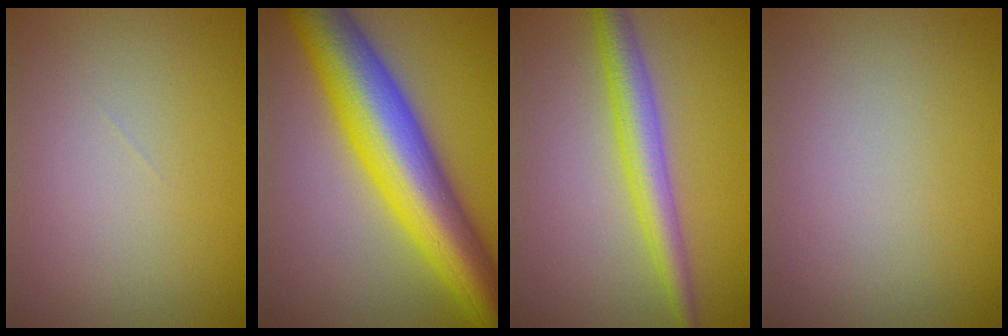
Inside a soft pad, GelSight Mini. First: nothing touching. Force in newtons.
{"total": 11.8, "press": 11.8, "slide": 0.1}
{"total": 4.0, "press": 4.0, "slide": 0.1}
{"total": 0.0}